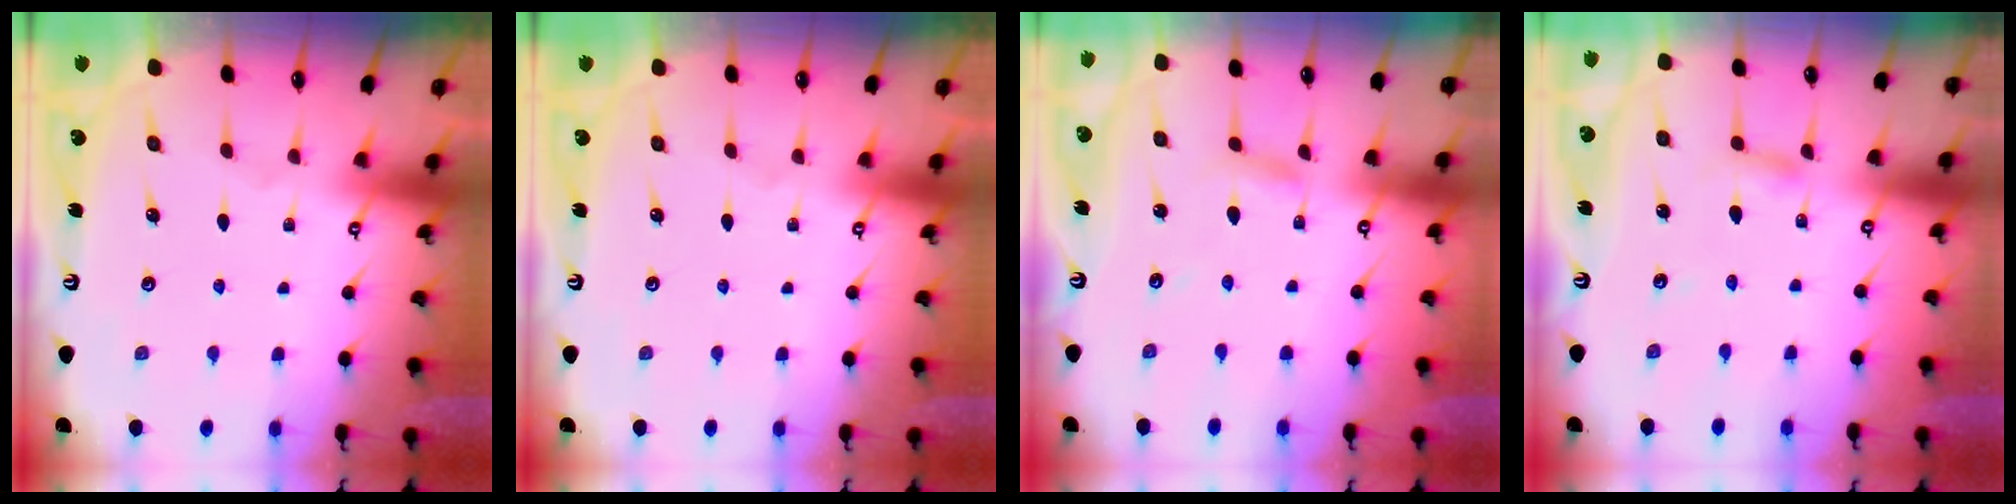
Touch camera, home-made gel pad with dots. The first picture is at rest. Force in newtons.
{"total": 0.0}
{"total": 3.6, "press": 3.5, "slide": 0.3}
{"total": 3.5, "press": 3.5, "slide": 0.4}